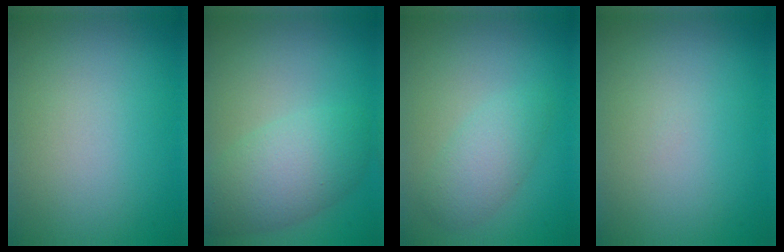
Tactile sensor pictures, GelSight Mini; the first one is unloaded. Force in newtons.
{"total": 5.2, "press": 5.2, "slide": 0.2}
{"total": 2.7, "press": 2.7, "slide": 0.1}
{"total": 0.0}